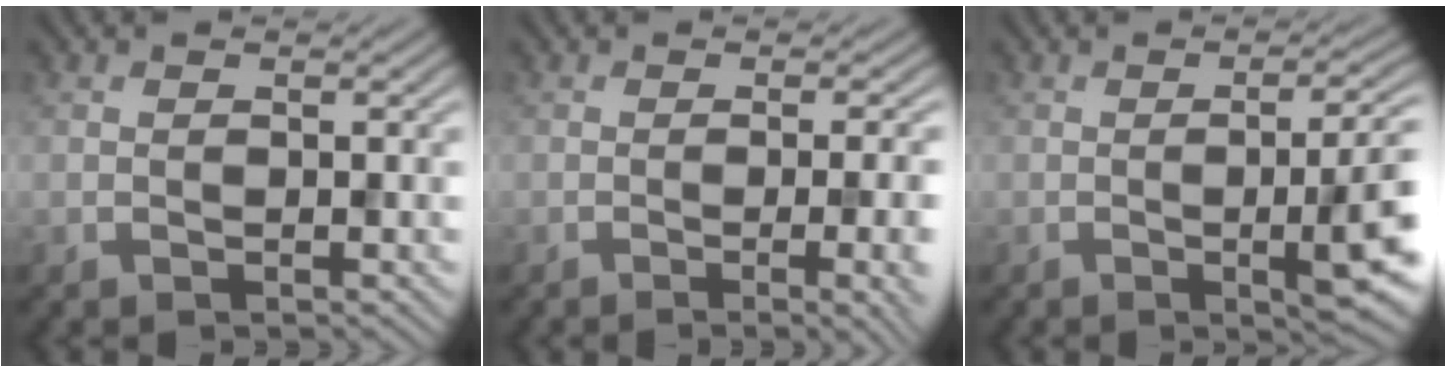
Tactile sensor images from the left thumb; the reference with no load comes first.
{"total": 7.0, "force": [-1.4, 2.5, 6.4], "torque": [-0.062, -0.001, -0.011]}
{"total": 7.2, "force": [-1.1, 1.6, 6.9], "torque": [-0.109, -0.007, -0.016]}